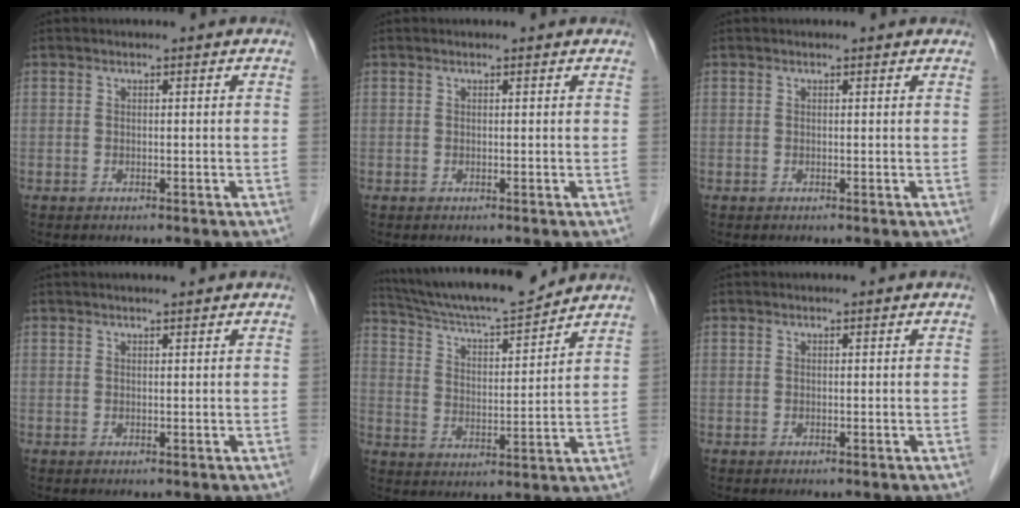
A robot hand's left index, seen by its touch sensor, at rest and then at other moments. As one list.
[{"total": 0.9, "force": [0.7, 0.5, 0.1], "torque": [0.003, 0.009, 0.009]}, {"total": 1.6, "force": [1.4, 0.7, 0.3], "torque": [0.004, 0.012, 0.014]}, {"total": 2.3, "force": [1.9, 0.4, 1.2], "torque": [-0.007, 0.012, 0.029]}, {"total": 15.8, "force": [14.6, 1.5, 5.8], "torque": [-0.101, 0.005, 0.244]}, {"total": 0.0}]